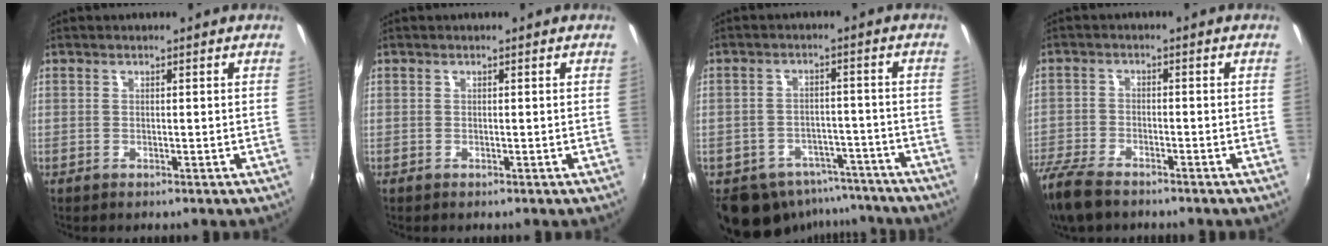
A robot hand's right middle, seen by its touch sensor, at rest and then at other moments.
{"total": 0.0}
{"total": 13.9, "force": [-10.4, 8.2, 4.4], "torque": [-0.107, 0.012, -0.125]}
{"total": 10.4, "force": [-8.2, 3.9, 5.1], "torque": [-0.141, -0.034, -0.159]}